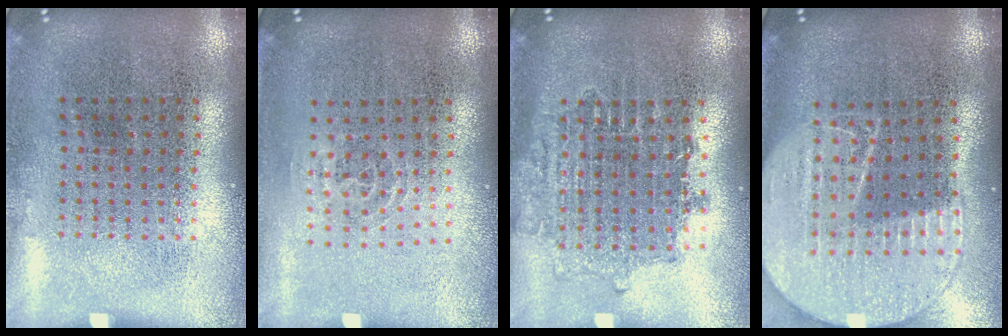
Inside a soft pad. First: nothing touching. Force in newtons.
{"total": 0.9, "press": 0.5, "slide": 0.8}
{"total": 1.6, "press": 1.3, "slide": 0.8}
{"total": 2.2, "press": 1.9, "slide": 1.0}